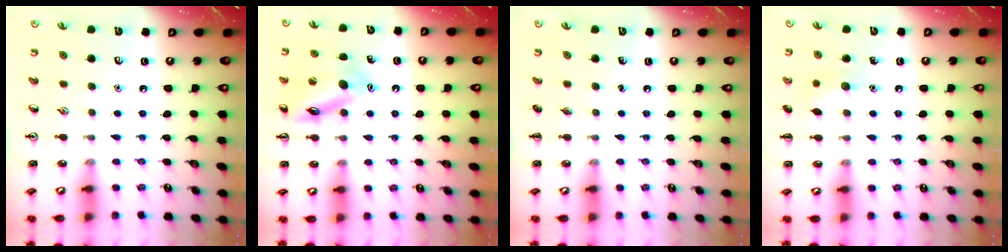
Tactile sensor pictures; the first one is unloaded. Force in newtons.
{"total": 12.2, "press": 12.2, "slide": 0.9}
{"total": 0.0}
{"total": 7.4, "press": 7.2, "slide": 1.7}